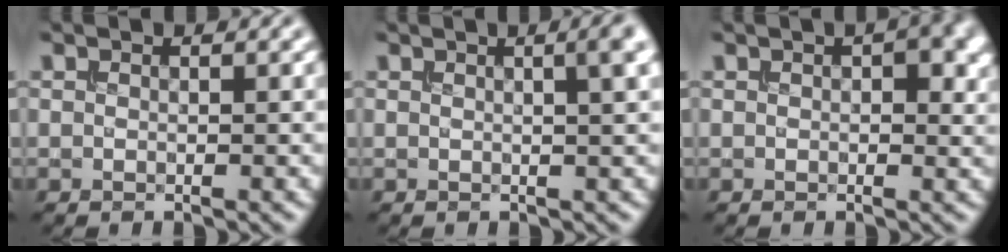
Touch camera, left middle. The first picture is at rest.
{"total": 3.2, "force": [1.2, 1.0, 2.8], "torque": [-0.016, 0.017, 0.000]}
{"total": 3.8, "force": [1.0, 2.0, 3.1], "torque": [-0.039, 0.004, 0.013]}